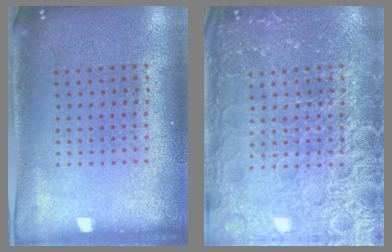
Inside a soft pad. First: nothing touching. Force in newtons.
{"total": 6.9, "press": 6.9, "slide": 0.8}